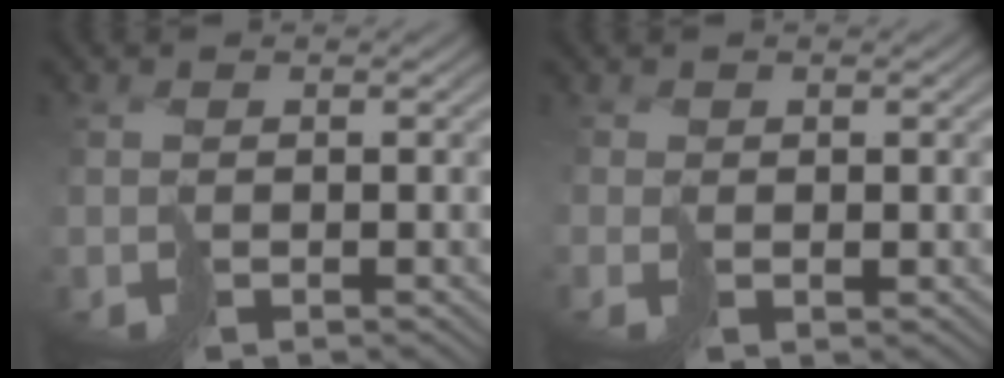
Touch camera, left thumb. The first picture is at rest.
{"total": 1.1, "force": [0.6, 0.1, -0.9], "torque": [0.023, 0.000, 0.013]}